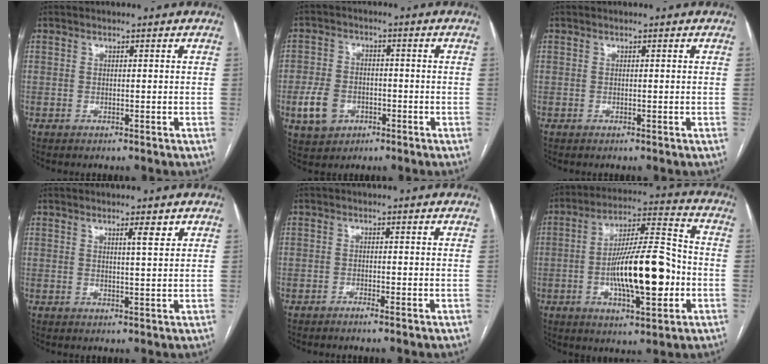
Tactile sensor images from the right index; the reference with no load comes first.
{"total": 6.8, "force": [-2.4, 5.4, 3.4], "torque": [-0.082, 0.011, -0.032]}
{"total": 0.0}
{"total": 2.7, "force": [1.6, 0.1, 2.1], "torque": [-0.034, -0.004, 0.026]}
{"total": 1.2, "force": [-0.9, 0.1, 0.8], "torque": [-0.016, 0.001, -0.015]}
{"total": 16.4, "force": [-3.2, 3.9, 15.6], "torque": [-0.275, 0.011, -0.050]}